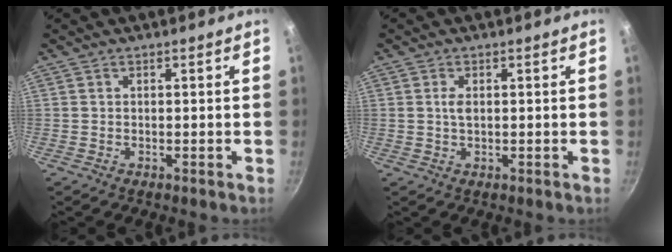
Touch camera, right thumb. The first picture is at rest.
{"total": 1.8, "force": [0.3, 0.9, 1.5], "torque": [-0.028, 0.001, 0.005]}